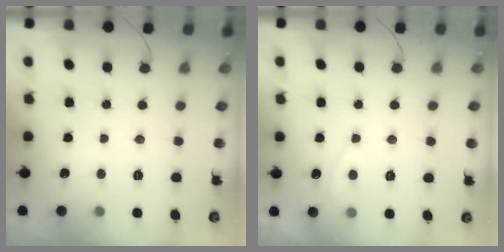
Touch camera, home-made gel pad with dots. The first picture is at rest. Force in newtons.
{"total": 2.9, "press": 2.9, "slide": 0.4}